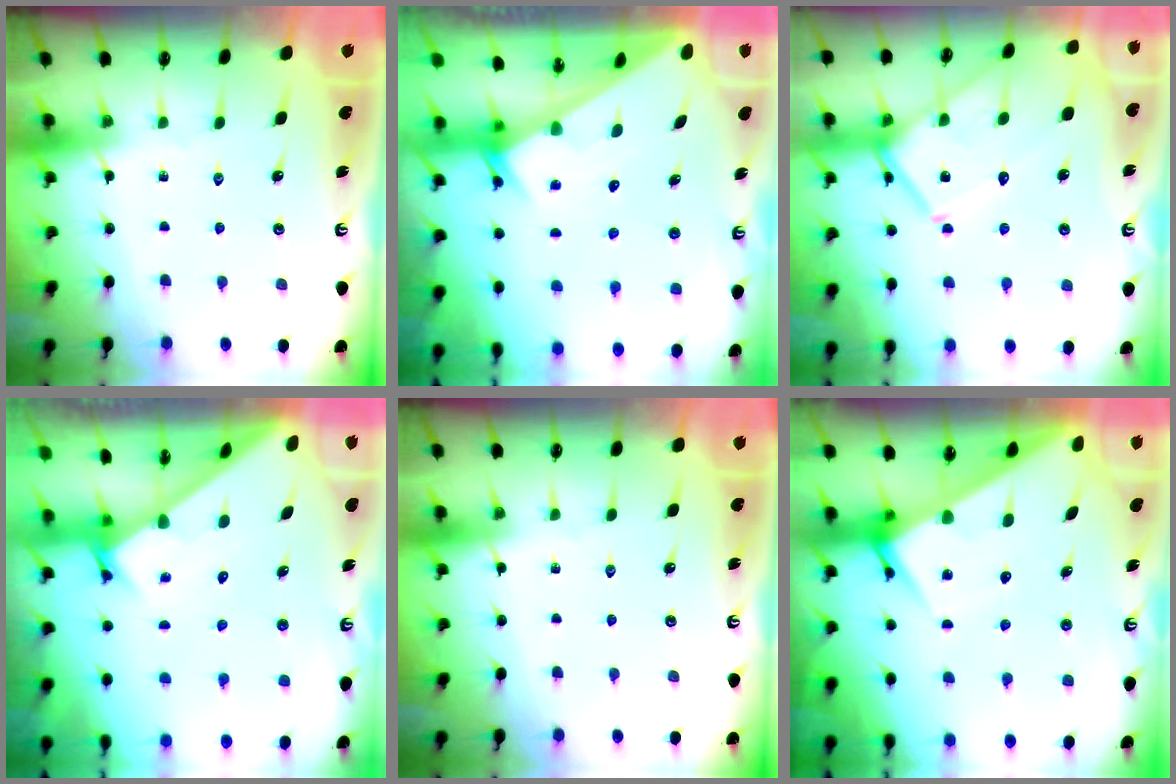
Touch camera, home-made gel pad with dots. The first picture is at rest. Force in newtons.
{"total": 3.3, "press": 3.3, "slide": 0.4}
{"total": 17.9, "press": 17.9, "slide": 1.6}
{"total": 2.7, "press": 2.7, "slide": 0.3}
{"total": 0.0}
{"total": 6.2, "press": 6.2, "slide": 0.6}